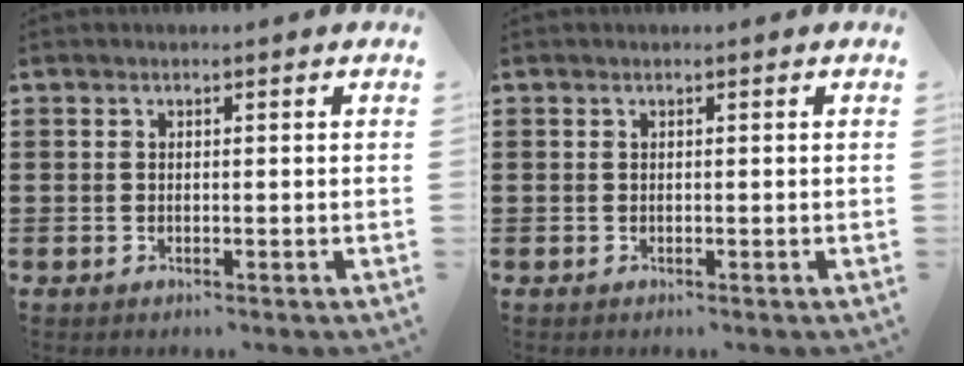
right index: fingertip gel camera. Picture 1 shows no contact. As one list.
[{"total": 0.0}]